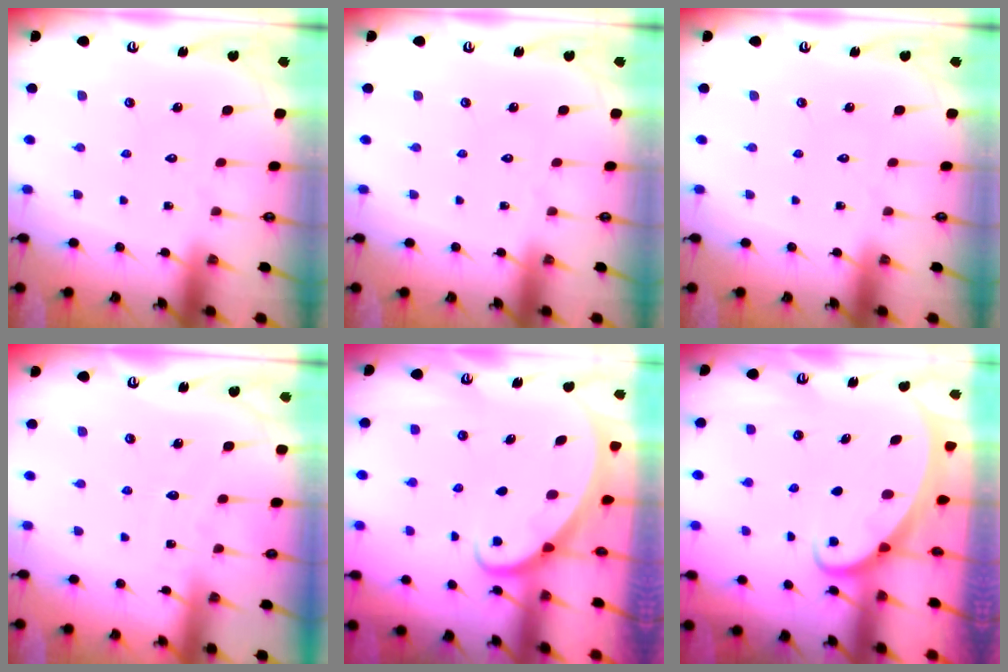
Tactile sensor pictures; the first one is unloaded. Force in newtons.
{"total": 0.0}
{"total": 0.0}
{"total": 3.6, "press": 3.6, "slide": 0.4}
{"total": 2.3, "press": 2.3, "slide": 0.1}
{"total": 1.7, "press": 1.7, "slide": 0.2}